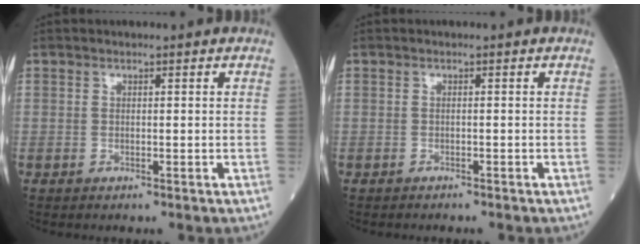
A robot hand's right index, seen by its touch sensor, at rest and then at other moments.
{"total": 1.3, "force": [-1.2, 0.3, 0.4], "torque": [-0.010, -0.002, -0.015]}